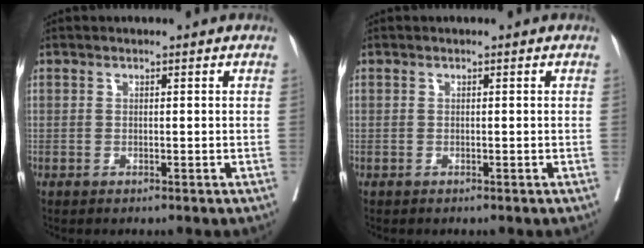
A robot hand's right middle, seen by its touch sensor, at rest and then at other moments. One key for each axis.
{"total": 0.0}